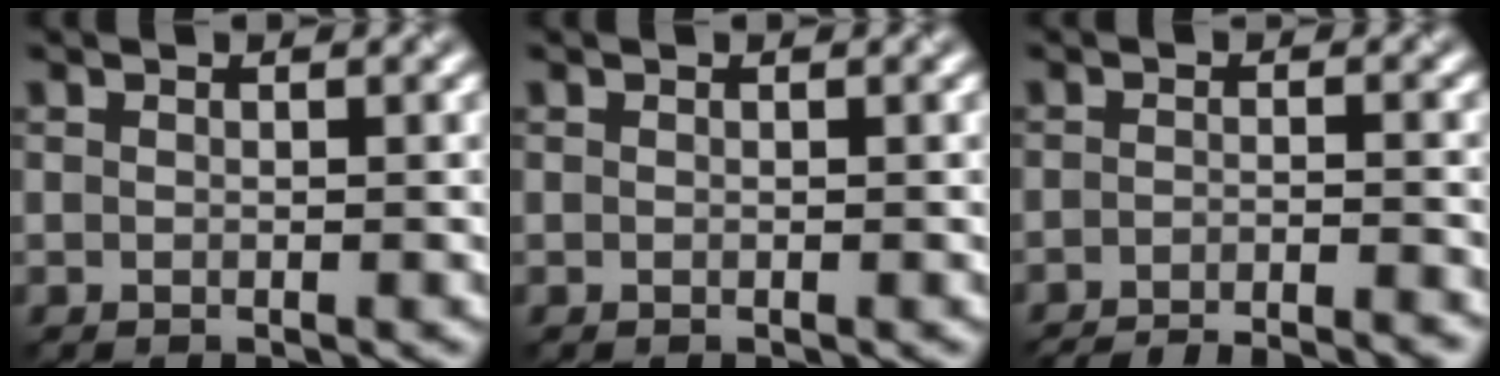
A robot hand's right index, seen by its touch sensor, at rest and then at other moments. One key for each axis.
{"total": 0.0}
{"total": 8.6, "fx": -8.0, "fy": 1.5, "fz": 2.8, "tx": -0.024, "ty": -0.006, "tz": -0.108}